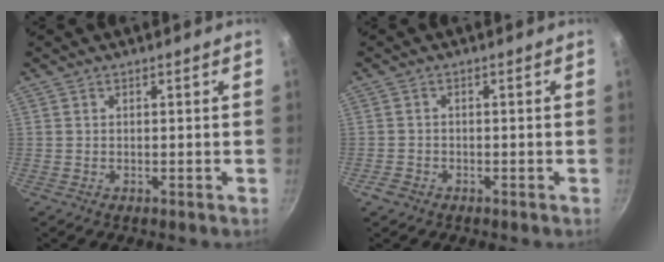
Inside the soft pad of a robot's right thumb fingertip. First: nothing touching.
{"total": 1.8, "force": [-1.2, 1.3, 0.6], "torque": [-0.011, 0.003, -0.022]}